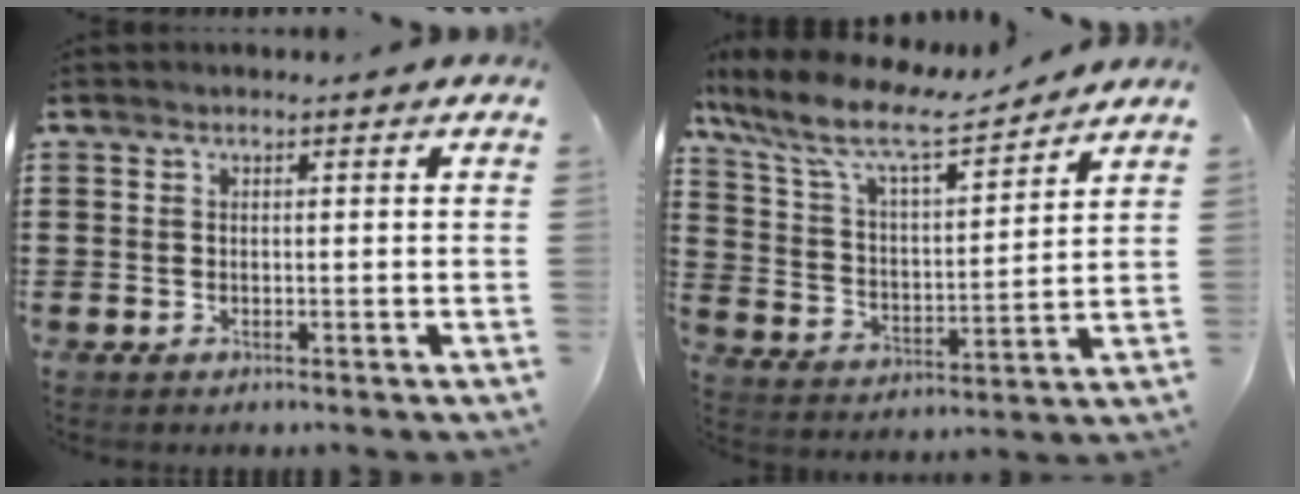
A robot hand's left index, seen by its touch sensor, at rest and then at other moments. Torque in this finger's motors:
{"motor_torque": [1.91, -0.23, 0.31, 0.21]}